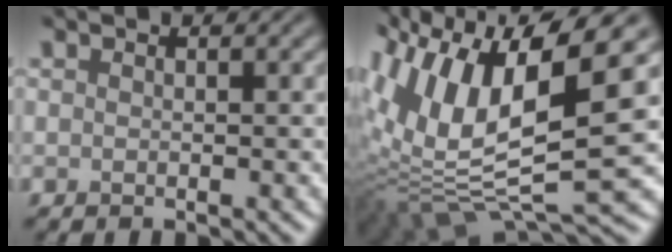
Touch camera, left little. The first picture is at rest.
{"total": 14.1, "force": [2.9, 6.0, 12.4], "torque": [-0.257, -0.008, 0.052]}